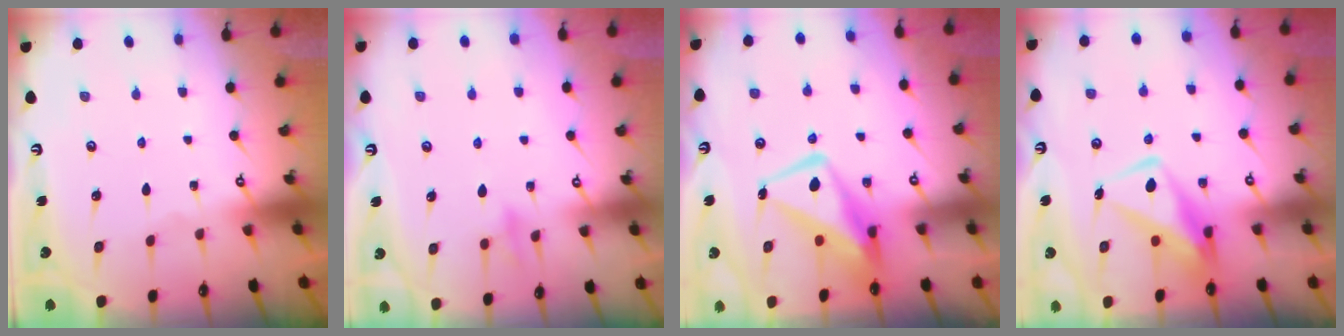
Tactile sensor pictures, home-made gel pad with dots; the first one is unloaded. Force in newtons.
{"total": 8.2, "press": 8.2, "slide": 0.6}
{"total": 12.0, "press": 11.9, "slide": 1.4}
{"total": 11.3, "press": 11.2, "slide": 1.0}